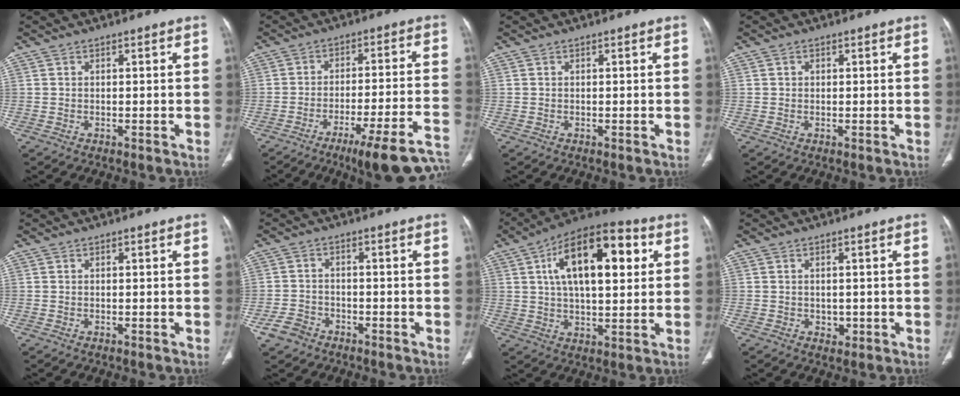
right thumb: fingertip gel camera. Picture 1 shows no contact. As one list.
[{"total": 18.1, "force": [-11.5, 2.4, 13.8], "torque": [-0.160, 0.061, -0.167]}, {"total": 0.0}, {"total": 0.7, "force": [0.2, 0.6, 0.3], "torque": [-0.001, 0.001, 0.003]}, {"total": 0.0}, {"total": 4.2, "force": [-2.8, 2.9, 1.3], "torque": [-0.025, 0.019, -0.047]}, {"total": 19.7, "force": [5.6, 9.1, 16.5], "torque": [-0.239, 0.011, 0.081]}, {"total": 1.7, "force": [-0.3, 1.4, 0.9], "torque": [-0.008, 0.000, 0.001]}]